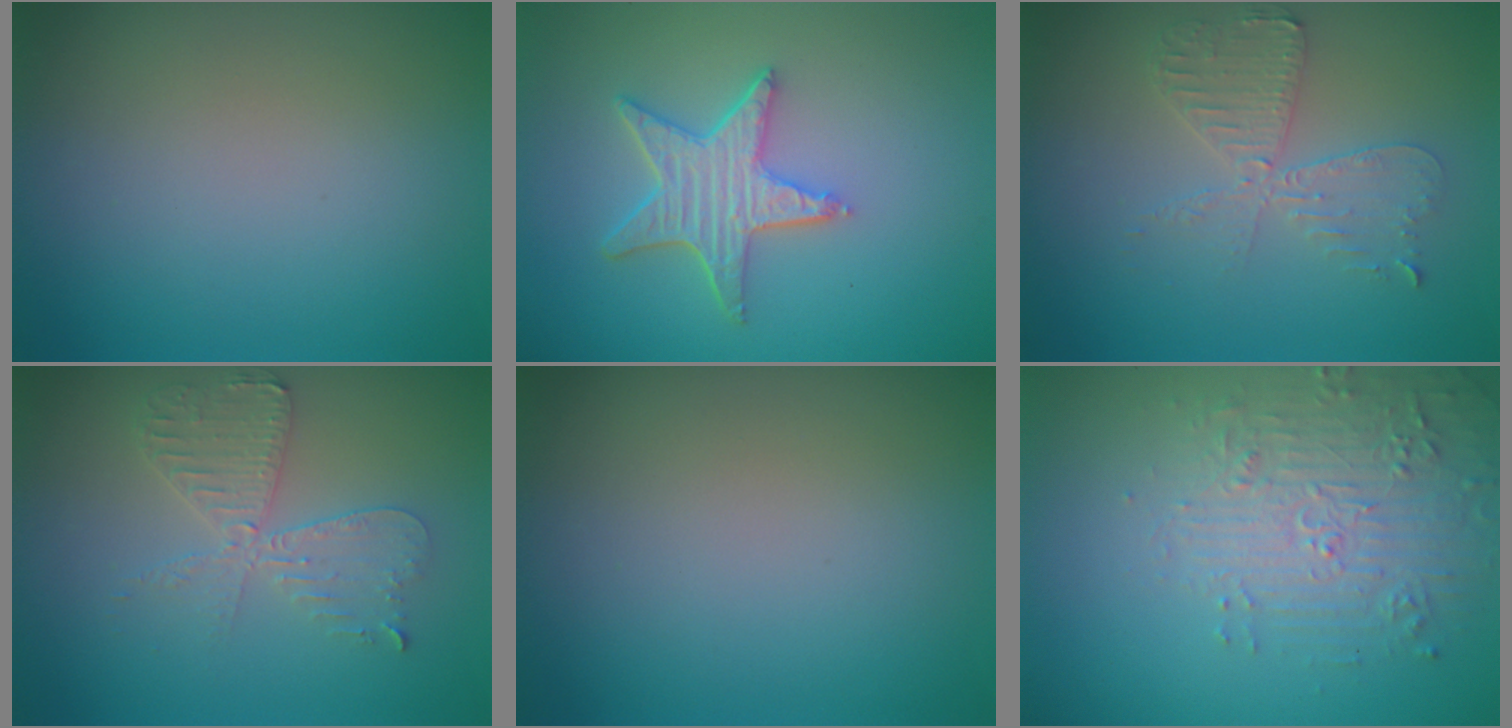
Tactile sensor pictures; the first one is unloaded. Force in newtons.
{"total": 4.5, "press": 3.7, "slide": 2.6}
{"total": 3.8, "press": 3.3, "slide": 1.9}
{"total": 4.1, "press": 3.5, "slide": 2.1}
{"total": 0.0}
{"total": 4.7, "press": 4.6, "slide": 1.0}